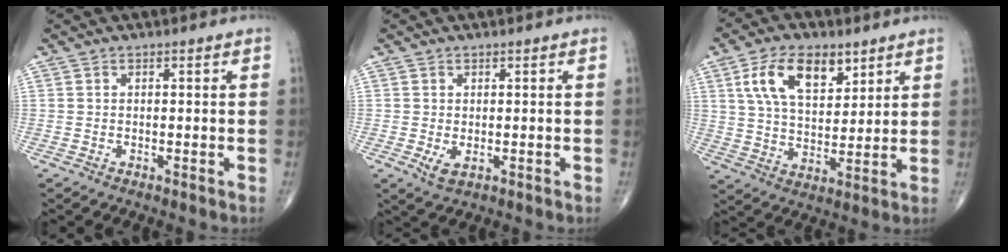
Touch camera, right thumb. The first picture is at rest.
{"total": 2.3, "force": [-0.3, 1.3, 1.9], "torque": [-0.029, -0.003, 0.002]}
{"total": 12.9, "force": [6.1, 7.0, 9.0], "torque": [-0.140, -0.020, 0.117]}